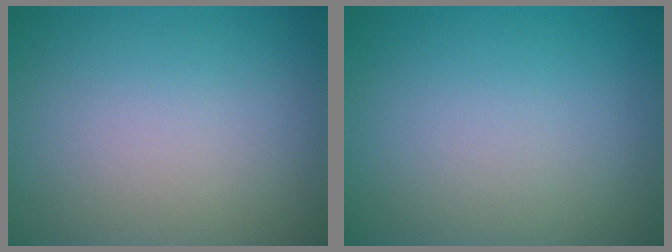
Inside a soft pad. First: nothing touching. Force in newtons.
{"total": 0.0}